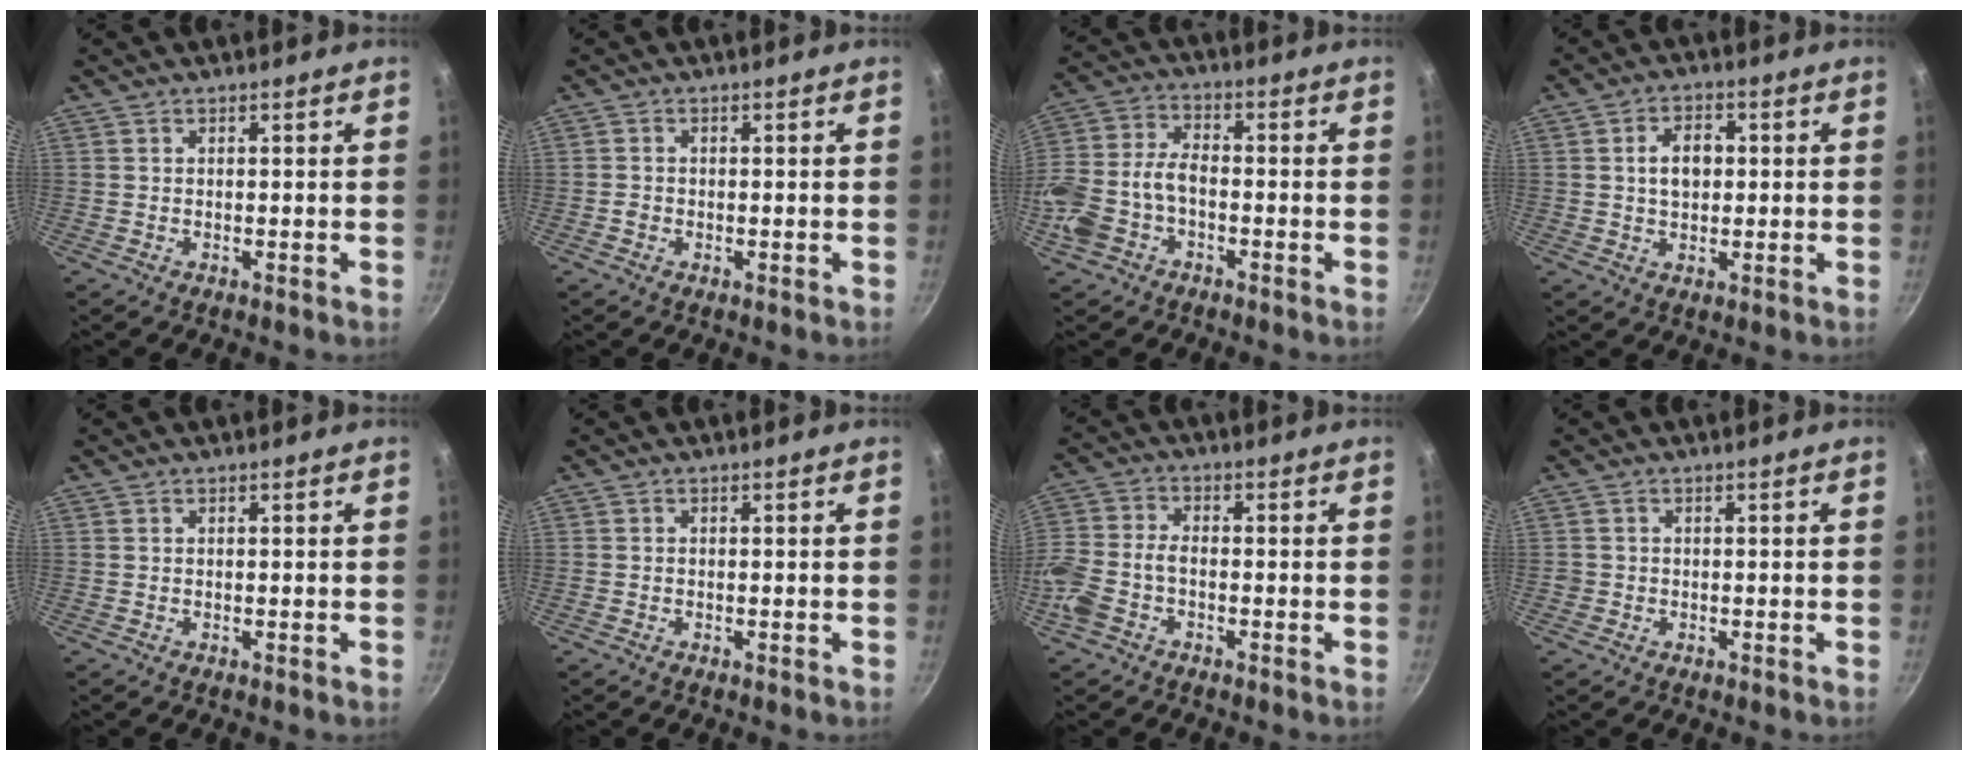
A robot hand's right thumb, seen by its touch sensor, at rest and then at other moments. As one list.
[{"total": 1.0, "force": [-0.4, 0.8, 0.5], "torque": [-0.009, 0.002, -0.008]}, {"total": 11.4, "force": [-3.7, 7.2, 8.1], "torque": [-0.171, 0.035, -0.081]}, {"total": 5.9, "force": [0.6, 4.1, 4.2], "torque": [-0.048, 0.009, 0.009]}, {"total": 0.0}, {"total": 0.0}, {"total": 8.5, "force": [-3.3, 5.2, 5.9], "torque": [-0.129, 0.028, -0.081]}, {"total": 1.1, "force": [-0.4, 1.1, 0.2], "torque": [-0.002, 0.002, -0.006]}]